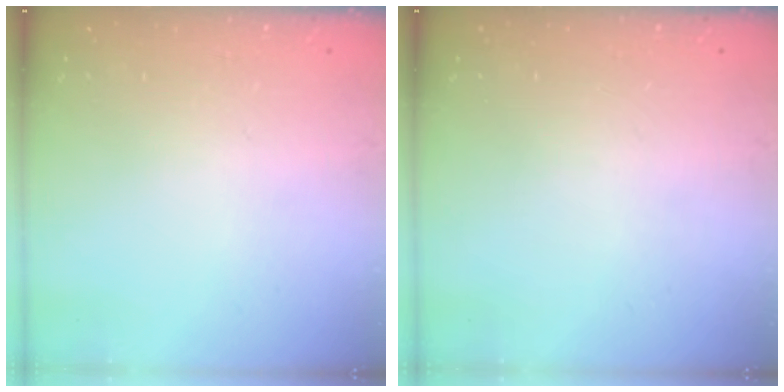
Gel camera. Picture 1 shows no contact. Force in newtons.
{"total": 0.0}